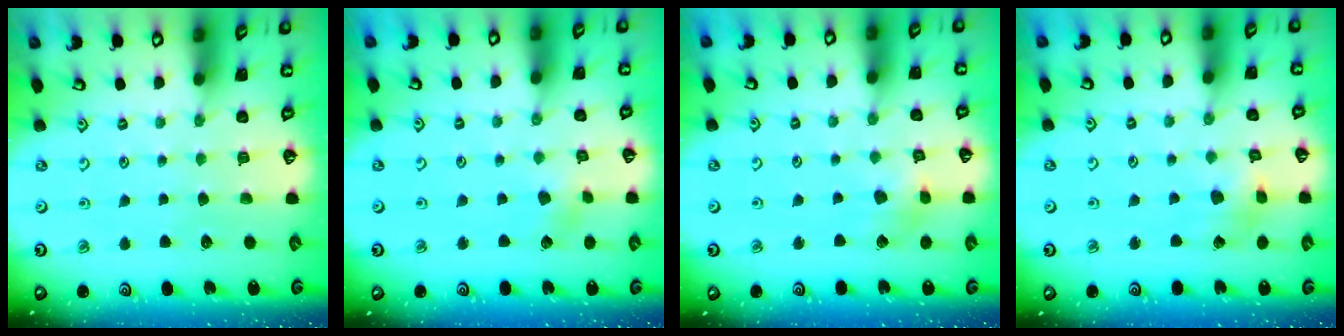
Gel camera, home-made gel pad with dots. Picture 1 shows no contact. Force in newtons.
{"total": 2.5, "press": 2.5, "slide": 0.4}
{"total": 5.5, "press": 5.5, "slide": 0.5}
{"total": 4.1, "press": 4.0, "slide": 0.6}